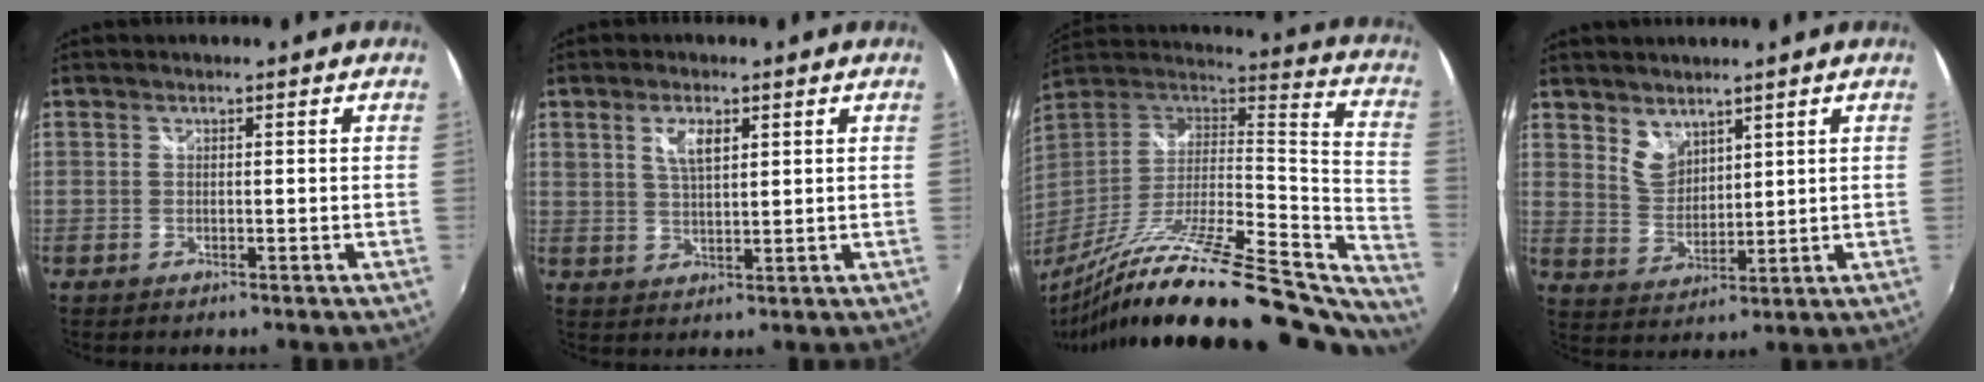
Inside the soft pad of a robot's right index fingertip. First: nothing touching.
{"total": 4.8, "force": [2.2, 2.0, 3.8], "torque": [-0.067, 0.002, 0.041]}
{"total": 33.6, "force": [-26.9, 6.3, 19.2], "torque": [-0.256, -0.053, -0.417]}
{"total": 5.4, "force": [4.0, 3.0, 2.0], "torque": [-0.026, 0.000, 0.082]}